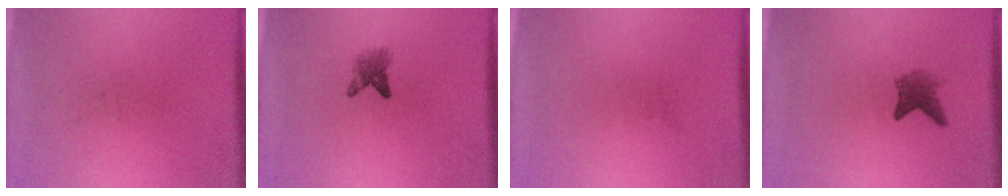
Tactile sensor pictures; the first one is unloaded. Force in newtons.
{"total": 2.7}
{"total": 0.0}
{"total": 2.7}